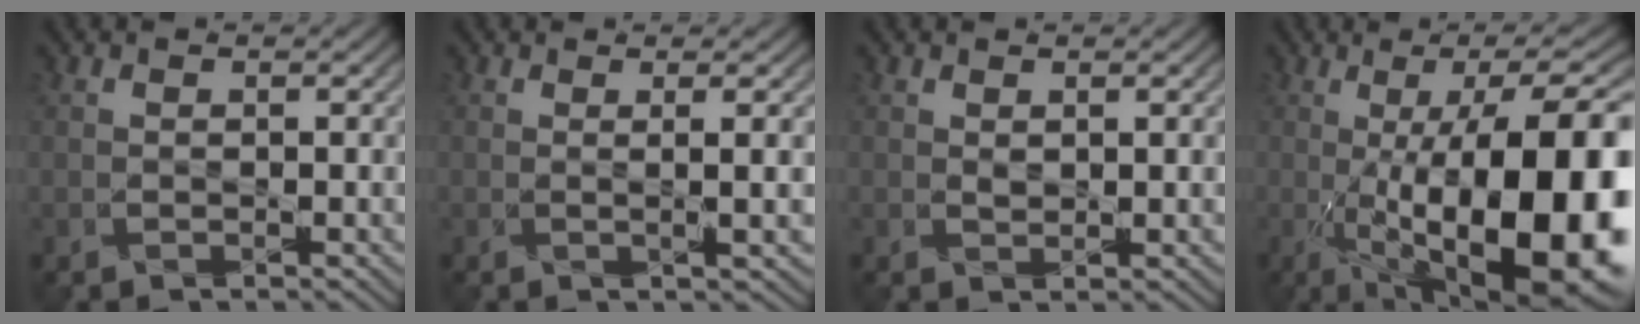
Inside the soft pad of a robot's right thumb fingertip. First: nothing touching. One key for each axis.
{"total": 2.7, "fx": 0.2, "fy": 0.0, "fz": 2.7, "tx": -0.044, "ty": 0.006, "tz": 0.000}
{"total": 0.8, "fx": 0.4, "fy": 0.4, "fz": 0.5, "tx": -0.016, "ty": 0.001, "tz": 0.008}
{"total": 18.8, "fx": -3.8, "fy": 6.0, "fz": 17.4, "tx": -0.238, "ty": 0.003, "tz": -0.067}